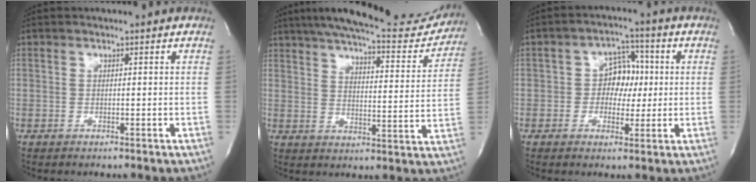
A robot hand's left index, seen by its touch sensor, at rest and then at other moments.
{"total": 20.9, "force": [19.0, 3.5, 8.1], "torque": [-0.125, -0.030, 0.241]}
{"total": 5.7, "force": [-0.1, 4.2, 3.9], "torque": [-0.056, 0.016, -0.006]}